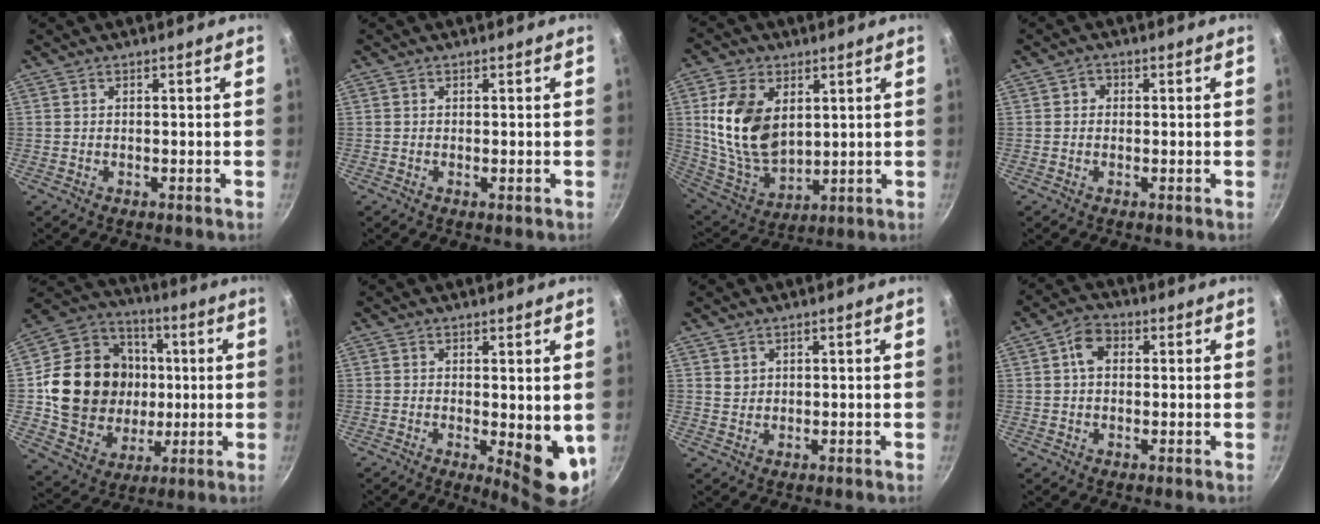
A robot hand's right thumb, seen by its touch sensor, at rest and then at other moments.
{"total": 0.0}
{"total": 16.2, "force": [3.7, 10.6, 11.7], "torque": [-0.202, -0.027, 0.085]}
{"total": 1.6, "force": [0.0, 1.4, 0.6], "torque": [-0.004, 0.003, -0.005]}
{"total": 22.0, "force": [1.1, 18.8, 11.3], "torque": [-0.182, 0.020, 0.029]}
{"total": 8.3, "force": [-0.5, 3.0, 7.8], "torque": [-0.089, -0.016, 0.002]}
{"total": 1.4, "force": [0.8, 1.1, 0.3], "torque": [0.006, 0.003, 0.016]}
{"total": 5.0, "force": [0.9, 3.7, 3.2], "torque": [-0.041, 0.011, 0.006]}